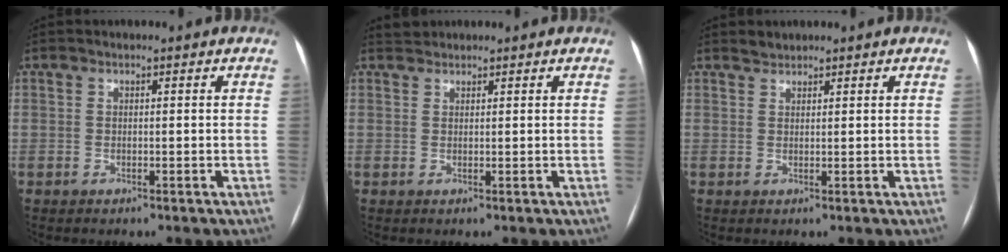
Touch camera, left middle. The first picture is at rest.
{"total": 1.2, "force": [1.1, 0.3, -0.3], "torque": [-0.002, 0.012, 0.022]}
{"total": 1.2, "force": [1.1, 0.4, -0.1], "torque": [-0.001, 0.004, 0.020]}